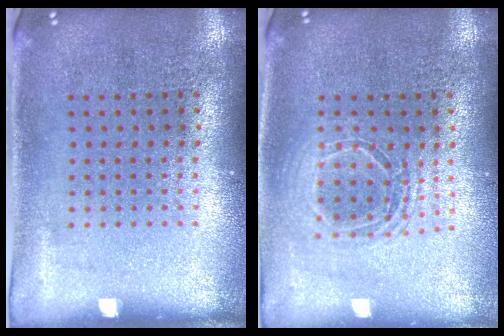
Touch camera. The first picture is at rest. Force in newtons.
{"total": 1.7, "press": 1.4, "slide": 0.9}